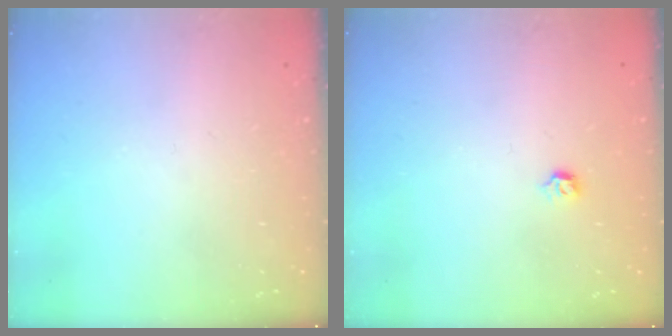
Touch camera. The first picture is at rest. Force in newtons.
{"total": 2.8, "press": 2.7, "slide": 0.8}